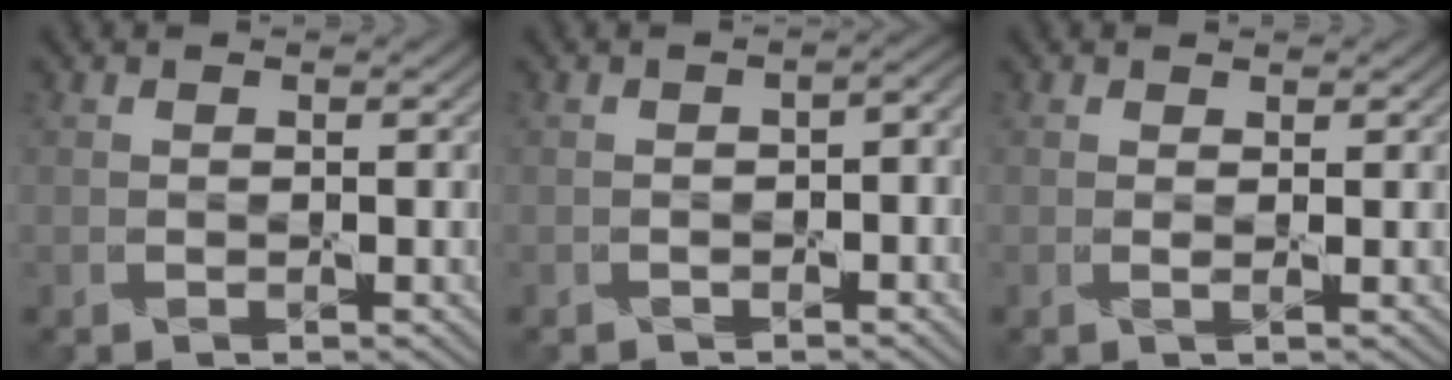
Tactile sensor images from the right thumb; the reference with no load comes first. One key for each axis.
{"total": 2.7, "fx": -0.8, "fy": 1.1, "fz": 2.4, "tx": -0.037, "ty": -0.007, "tz": -0.010}
{"total": 0.6, "fx": 0.4, "fy": 0.0, "fz": 0.5, "tx": -0.012, "ty": 0.001, "tz": 0.003}